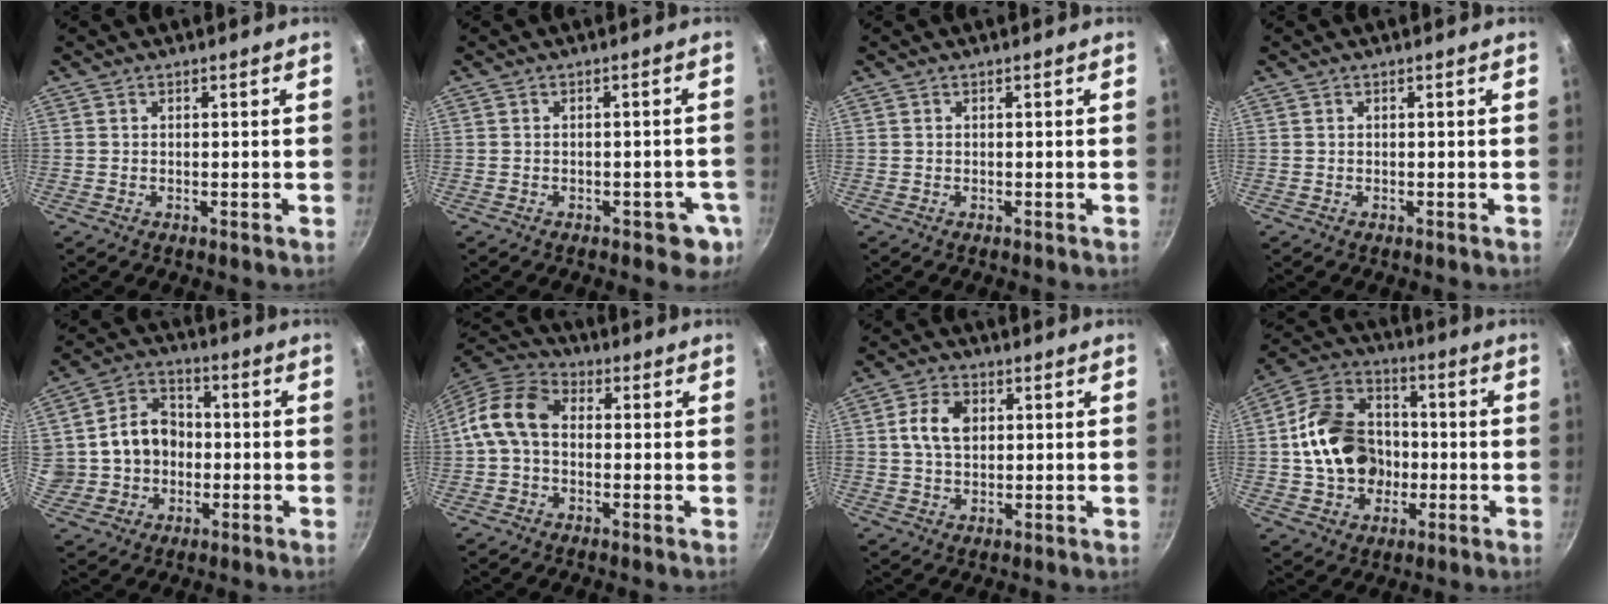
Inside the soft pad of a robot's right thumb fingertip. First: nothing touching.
{"total": 4.9, "force": [-1.8, 2.8, 3.6], "torque": [-0.018, 0.012, -0.013]}
{"total": 0.0}
{"total": 0.0}
{"total": 12.5, "force": [-0.2, 10.8, 6.2], "torque": [-0.079, 0.028, -0.003]}
{"total": 9.7, "force": [0.0, 7.0, 6.7], "torque": [-0.113, 0.031, -0.021]}
{"total": 6.8, "force": [1.3, 4.8, 4.8], "torque": [-0.075, 0.008, 0.018]}
{"total": 16.9, "force": [-1.1, 13.4, 10.1], "torque": [-0.151, 0.038, -0.024]}